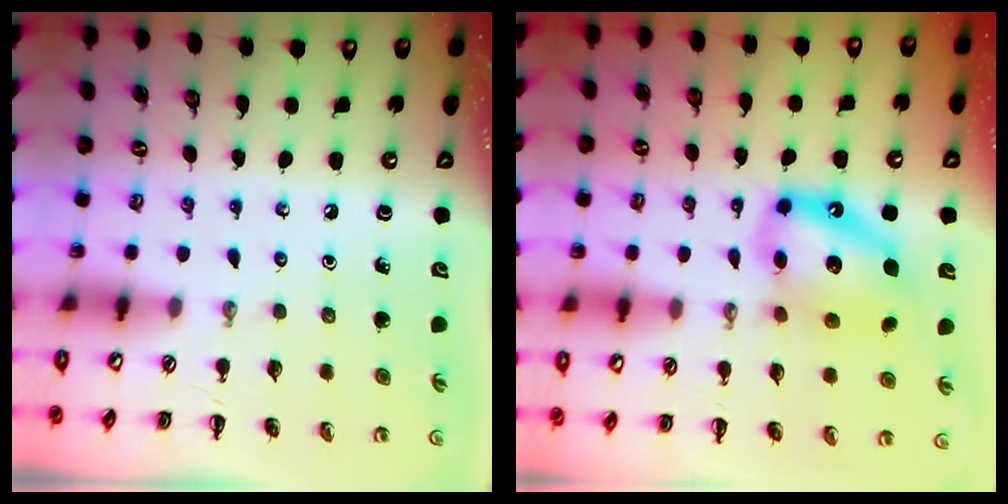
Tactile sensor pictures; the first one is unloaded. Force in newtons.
{"total": 13.7, "press": 13.3, "slide": 3.4}